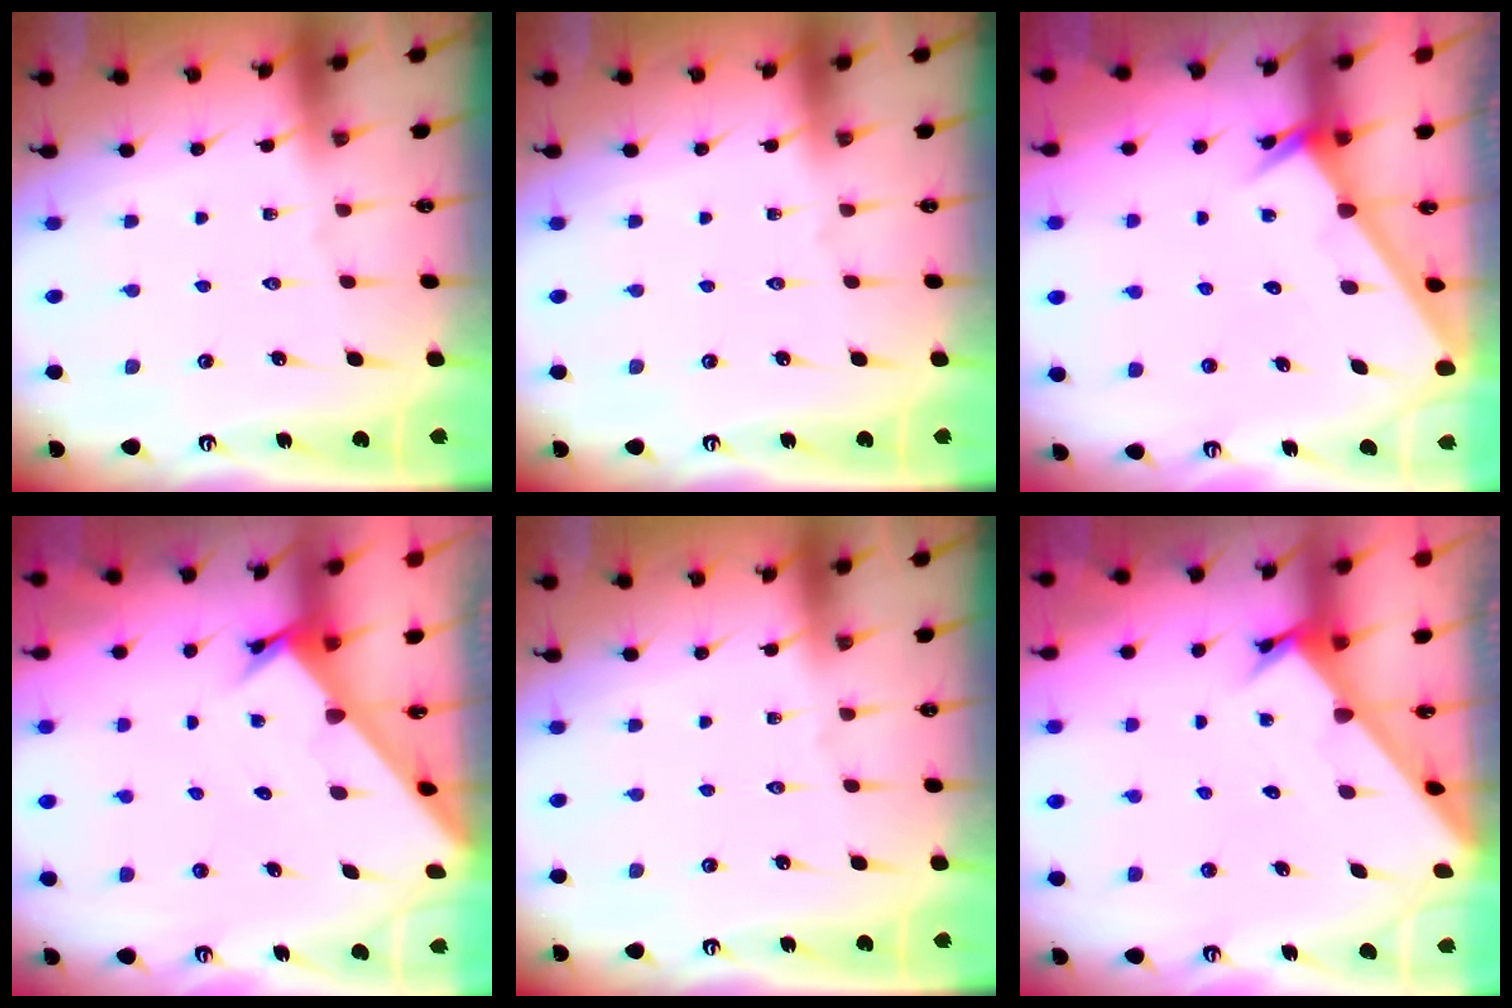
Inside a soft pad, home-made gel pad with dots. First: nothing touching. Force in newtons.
{"total": 0.0}
{"total": 2.6, "press": 2.6, "slide": 0.0}
{"total": 2.3, "press": 2.3, "slide": 0.2}
{"total": 0.0}
{"total": 2.4, "press": 2.4, "slide": 0.0}